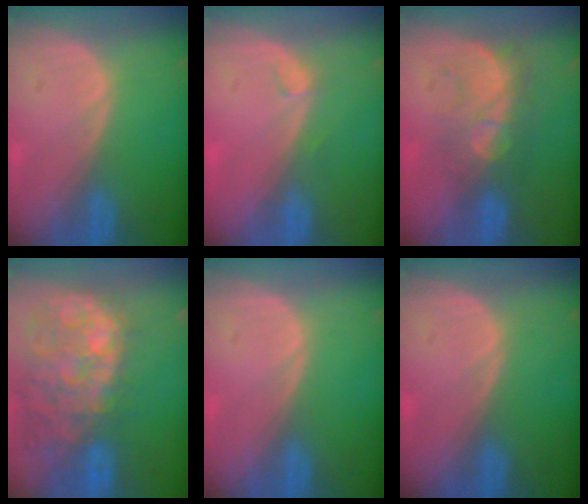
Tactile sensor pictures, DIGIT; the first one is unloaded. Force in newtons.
{"total": 1.3, "press": 1.1, "slide": 0.5}
{"total": 7.6, "press": 7.1, "slide": 2.8}
{"total": 14.1, "press": 11.6, "slide": 8.1}
{"total": 0.0}
{"total": 0.0}